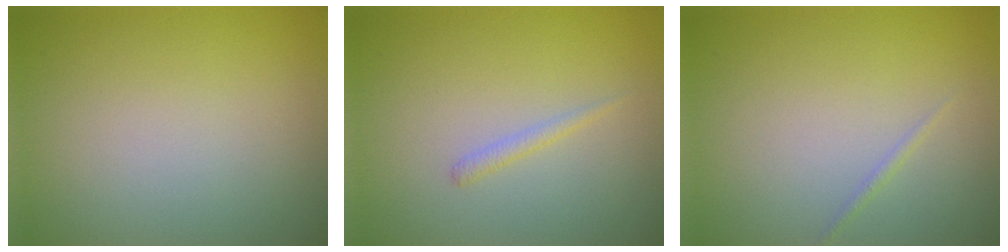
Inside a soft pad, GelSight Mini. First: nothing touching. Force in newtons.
{"total": 0.8, "press": 0.8, "slide": 0.1}
{"total": 0.5, "press": 0.5, "slide": 0.0}